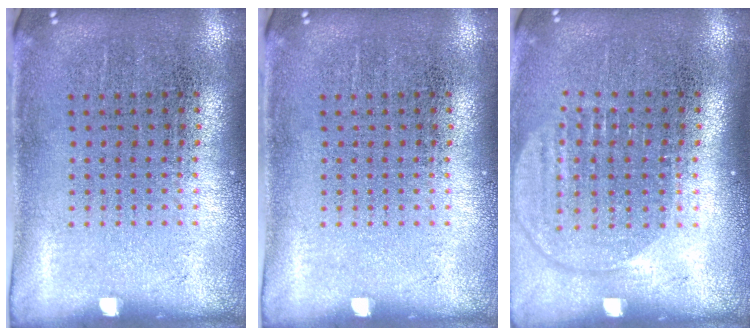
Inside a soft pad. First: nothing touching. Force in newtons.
{"total": 0.0}
{"total": 1.5, "press": 1.3, "slide": 0.8}